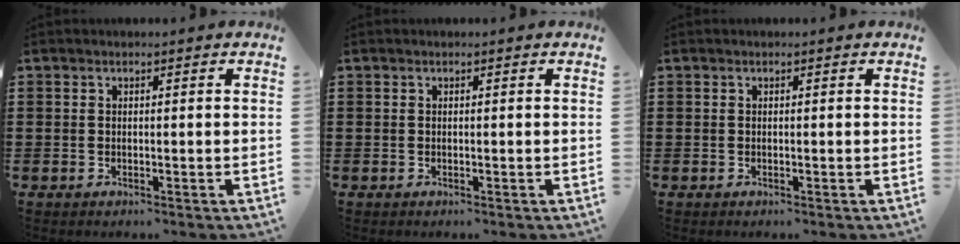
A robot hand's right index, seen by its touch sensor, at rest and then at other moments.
{"total": 0.0}
{"total": 0.0}